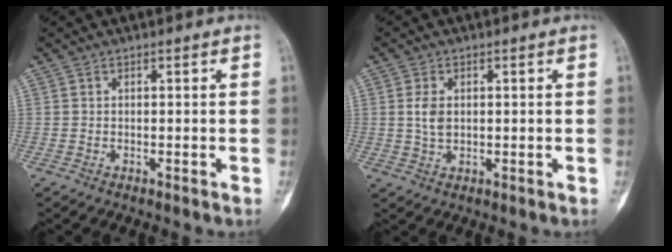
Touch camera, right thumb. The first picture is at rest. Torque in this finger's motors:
{"motor_torque": [0.42, 0.72, 0.18, -0.24, 0.00]}